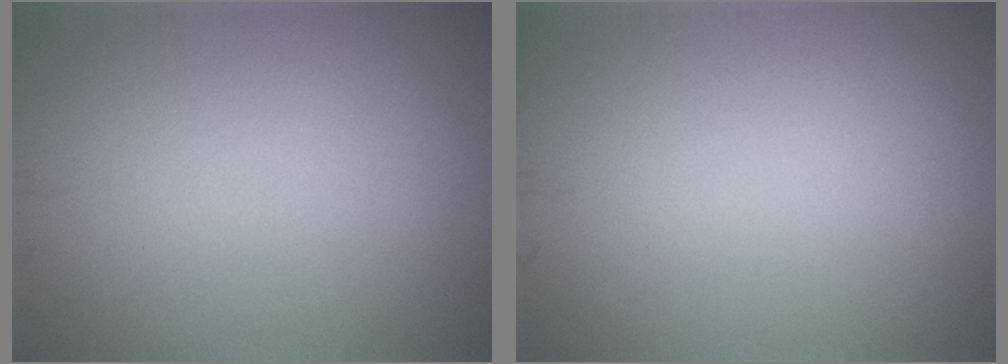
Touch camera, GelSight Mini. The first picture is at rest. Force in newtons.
{"total": 0.0}